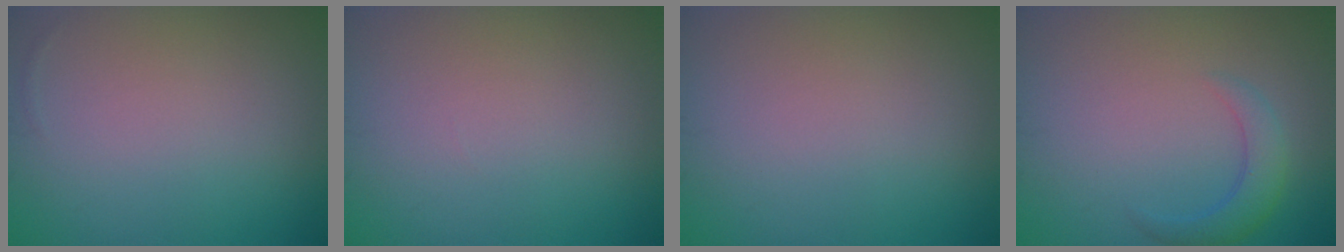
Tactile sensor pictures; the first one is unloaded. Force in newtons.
{"total": 0.0}
{"total": 0.0}
{"total": 2.6, "press": 2.6, "slide": 0.2}